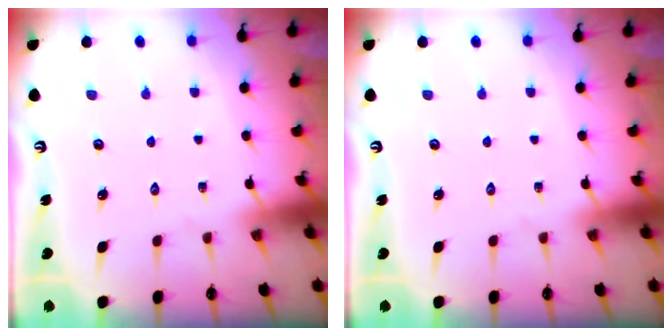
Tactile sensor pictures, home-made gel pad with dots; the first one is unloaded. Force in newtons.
{"total": 0.0}